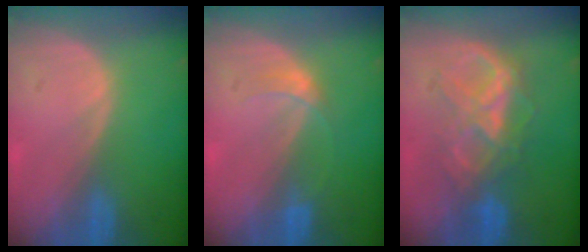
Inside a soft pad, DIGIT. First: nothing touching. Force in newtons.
{"total": 2.1, "press": 2.1, "slide": 0.2}
{"total": 7.3, "press": 7.3, "slide": 0.3}